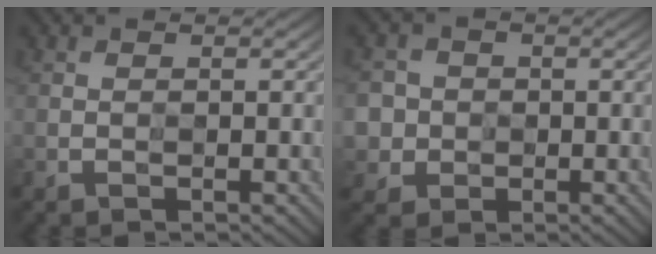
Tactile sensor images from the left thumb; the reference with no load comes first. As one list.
[{"total": 3.5, "force": [-0.3, 3.5, -0.4], "torque": [-0.003, -0.011, -0.017]}]